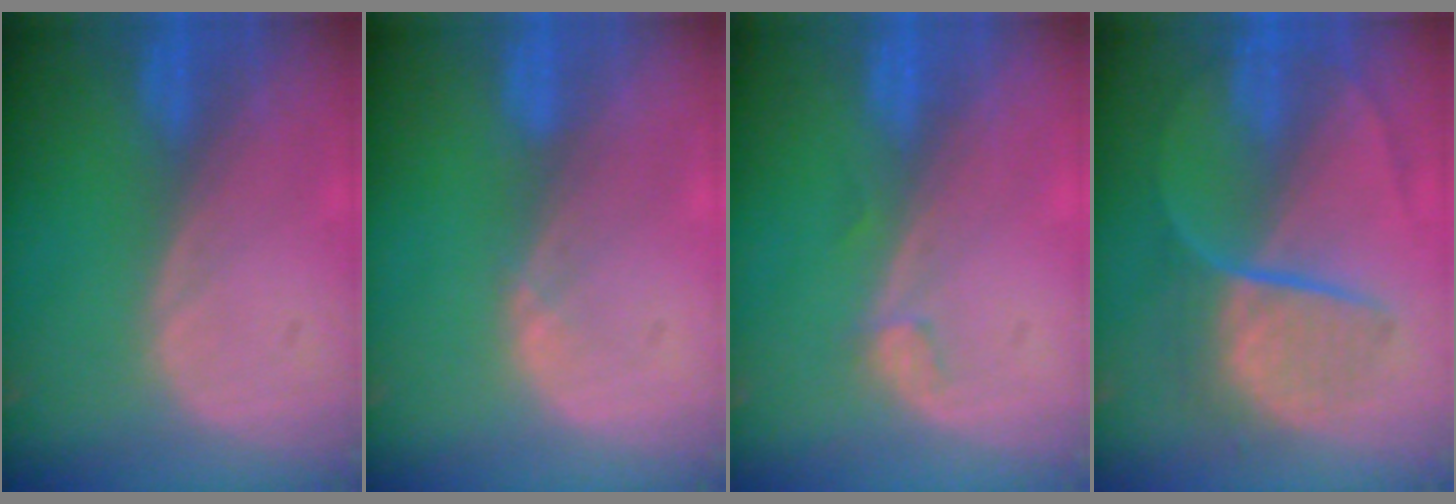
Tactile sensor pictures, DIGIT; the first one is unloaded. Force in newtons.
{"total": 0.7, "press": 0.6, "slide": 0.4}
{"total": 1.1, "press": 1.1, "slide": 0.2}
{"total": 8.8, "press": 7.6, "slide": 4.6}